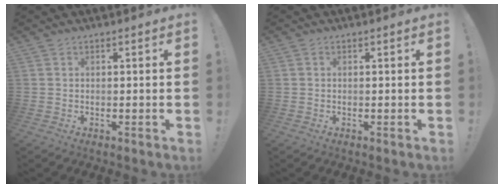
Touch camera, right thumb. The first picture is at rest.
{"total": 0.0}